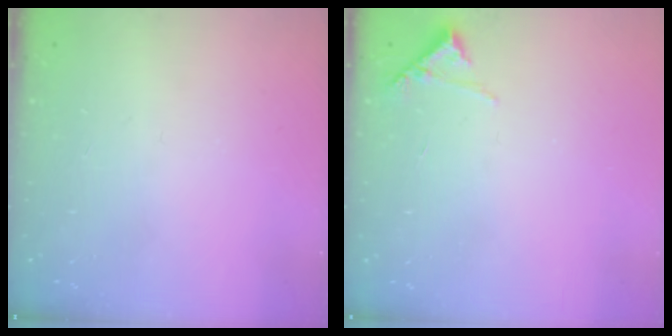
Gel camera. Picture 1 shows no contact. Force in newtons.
{"total": 6.4, "press": 6.4, "slide": 0.2}